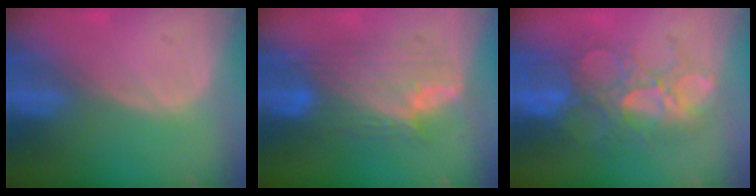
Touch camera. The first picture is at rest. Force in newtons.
{"total": 8.7, "press": 8.7, "slide": 0.3}
{"total": 11.1, "press": 9.6, "slide": 5.5}